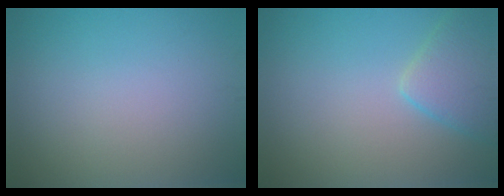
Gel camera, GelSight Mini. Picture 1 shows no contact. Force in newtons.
{"total": 3.7, "press": 3.7, "slide": 0.3}